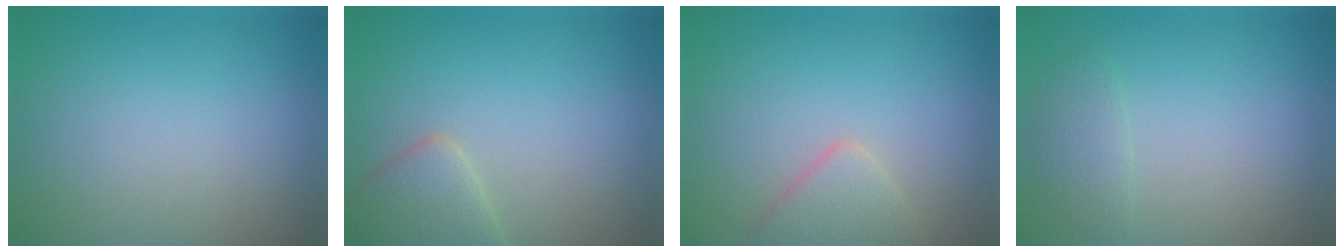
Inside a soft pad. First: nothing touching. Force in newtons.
{"total": 2.9, "press": 2.9, "slide": 0.1}
{"total": 2.6, "press": 2.6, "slide": 0.2}
{"total": 1.5, "press": 1.5, "slide": 0.1}